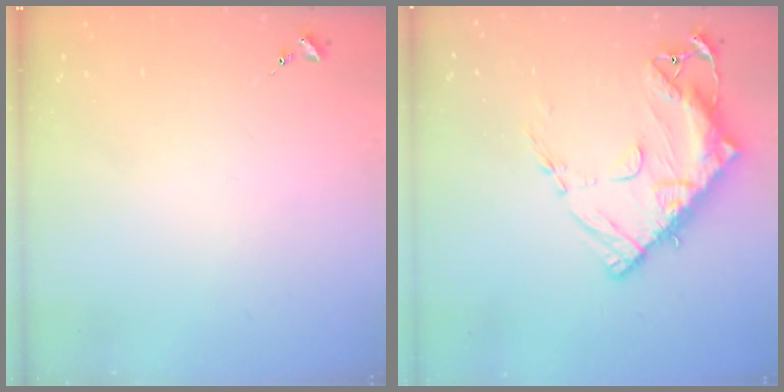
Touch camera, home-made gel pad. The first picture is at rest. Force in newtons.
{"total": 16.9, "press": 16.8, "slide": 1.6}